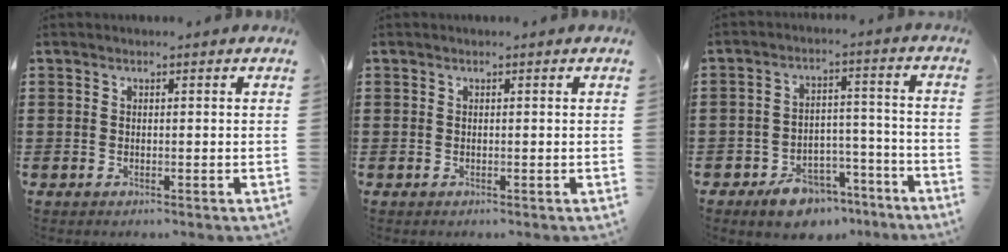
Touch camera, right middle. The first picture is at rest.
{"total": 0.0}
{"total": 6.8, "force": [-5.7, 3.1, 2.1], "torque": [-0.027, 0.031, -0.104]}